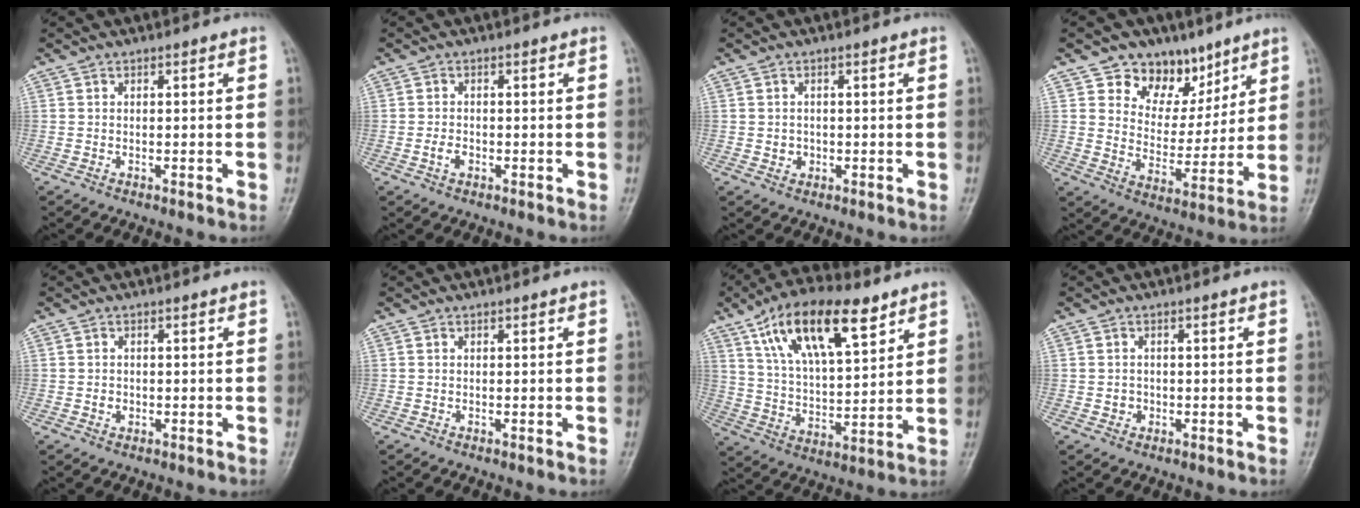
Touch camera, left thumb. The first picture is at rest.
{"total": 1.9, "force": [-0.6, 1.3, 1.2], "torque": [-0.021, 0.004, -0.013]}
{"total": 1.7, "force": [-0.1, 1.6, 0.6], "torque": [-0.002, 0.003, 0.003]}
{"total": 11.8, "force": [7.4, 8.3, 3.9], "torque": [-0.014, -0.038, 0.127]}
{"total": 1.3, "force": [-0.1, 1.1, 0.6], "torque": [-0.006, 0.002, 0.001]}
{"total": 0.0}
{"total": 18.5, "force": [10.3, 7.6, 13.5], "torque": [-0.201, -0.028, 0.185]}
{"total": 1.5, "force": [-0.2, 1.5, 0.5], "torque": [0.001, 0.004, -0.001]}